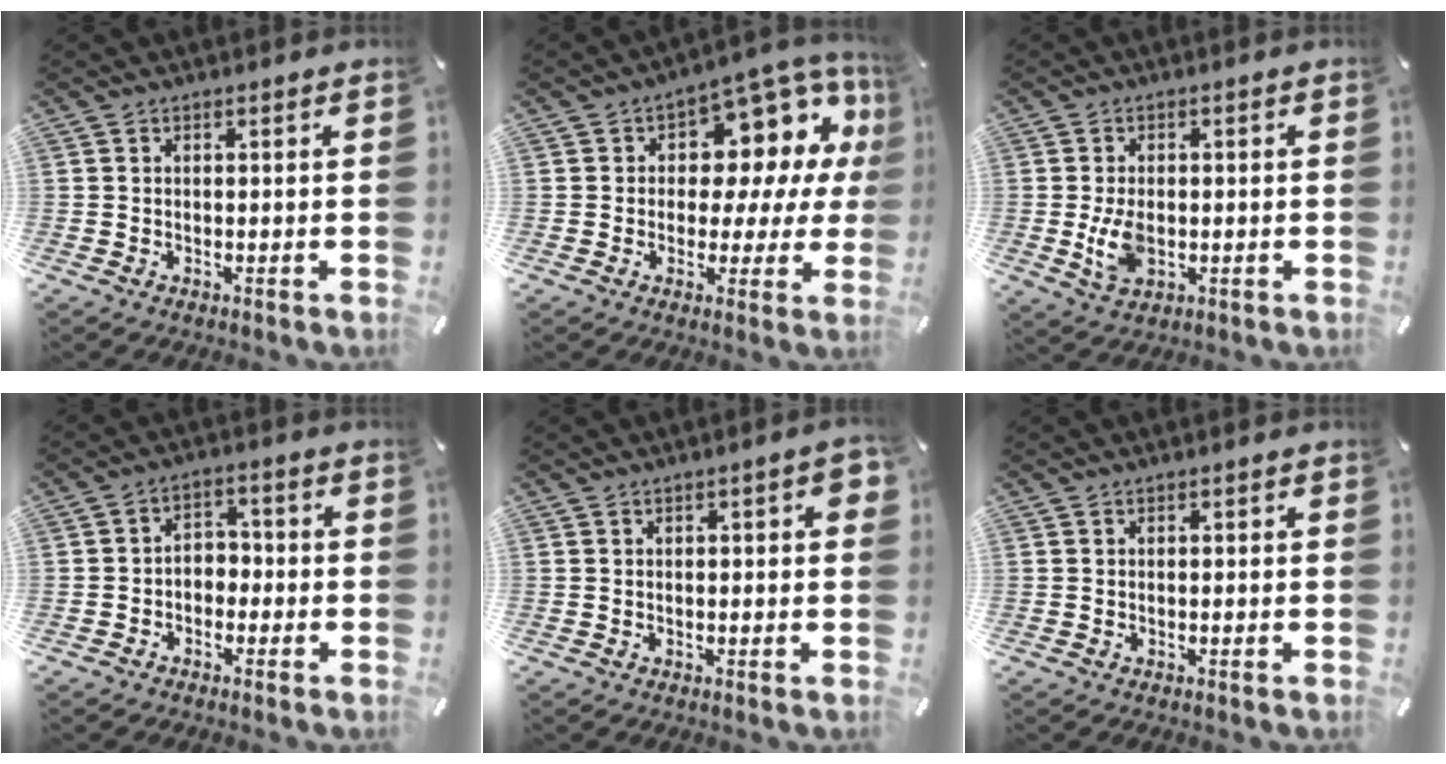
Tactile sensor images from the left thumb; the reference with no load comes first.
{"total": 10.6, "force": [4.4, 7.1, 6.5], "torque": [-0.080, -0.054, 0.079]}
{"total": 6.5, "force": [-0.8, 4.3, 4.9], "torque": [-0.109, -0.007, -0.018]}
{"total": 3.9, "force": [-2.3, 2.8, 1.2], "torque": [-0.023, 0.015, -0.047]}
{"total": 3.2, "force": [0.5, 1.3, 2.9], "torque": [-0.038, 0.001, 0.005]}
{"total": 0.0}